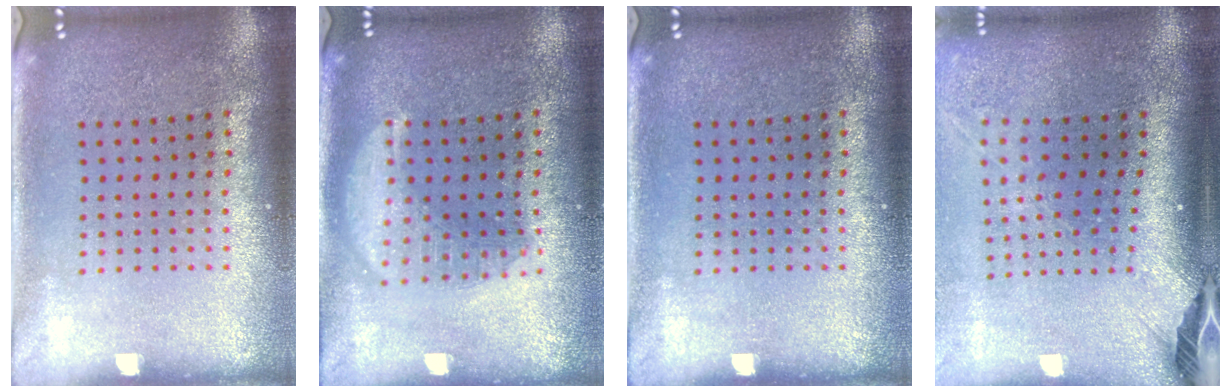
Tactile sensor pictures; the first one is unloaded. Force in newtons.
{"total": 3.1, "press": 3.1, "slide": 0.3}
{"total": 0.0}
{"total": 2.5, "press": 1.8, "slide": 1.7}